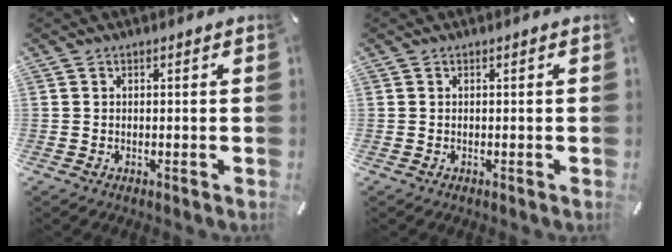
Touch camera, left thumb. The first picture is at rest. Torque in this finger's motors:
{"motor_torque": [0.01, 0.02, -0.02, -0.04, 0.00]}